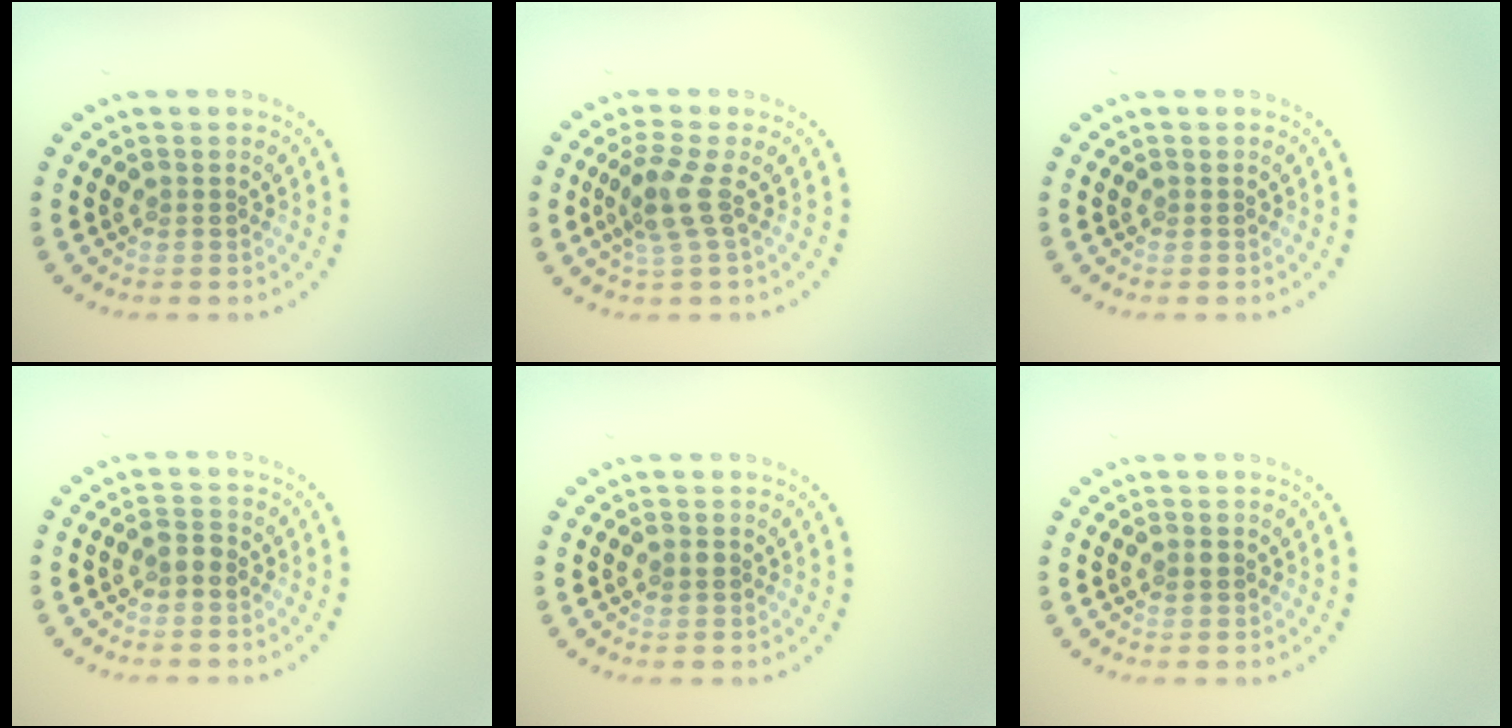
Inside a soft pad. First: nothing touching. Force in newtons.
{"total": 2.6, "press": 2.1, "slide": 1.7}
{"total": 0.0}
{"total": 1.2, "press": 1.1, "slide": 0.4}
{"total": 0.7, "press": 0.7, "slide": 0.0}
{"total": 0.7, "press": 0.7, "slide": 0.0}